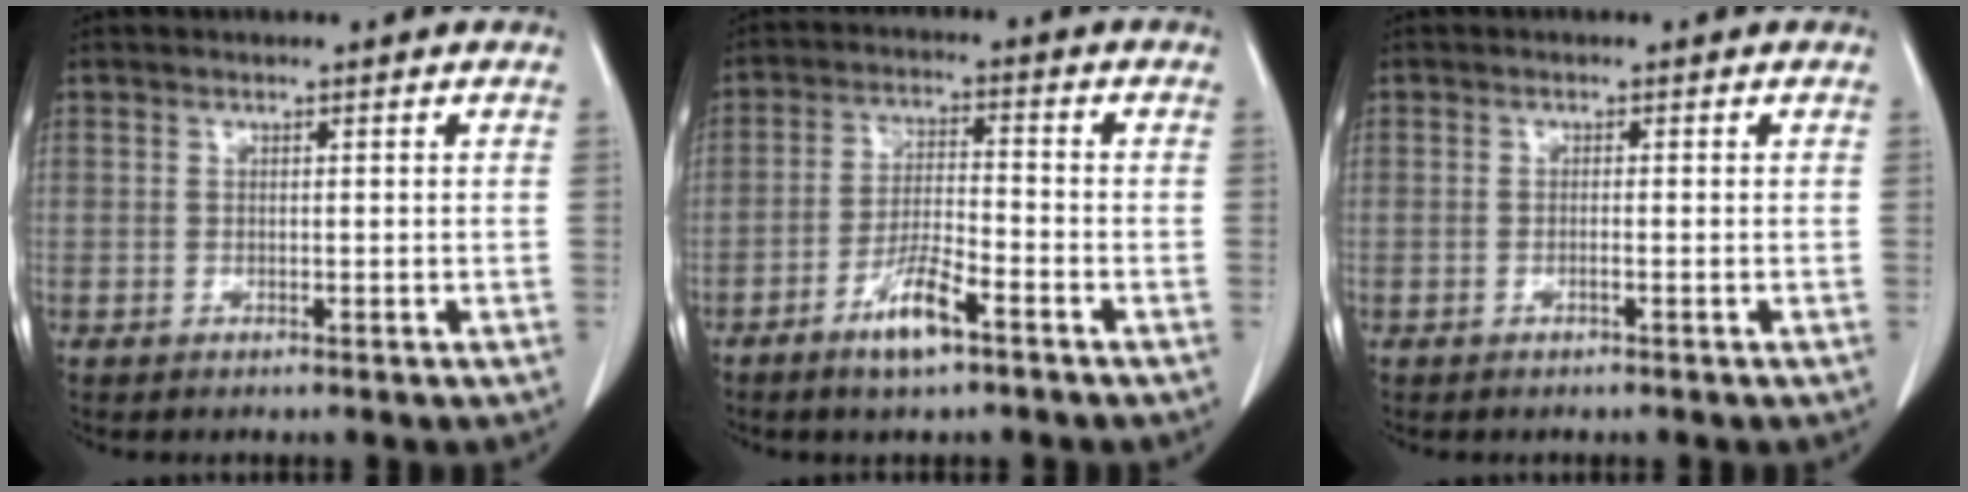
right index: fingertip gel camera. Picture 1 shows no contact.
{"total": 7.0, "force": [-4.3, 1.1, 5.4], "torque": [-0.108, -0.005, -0.079]}
{"total": 0.7, "force": [-0.3, 0.0, 0.6], "torque": [-0.011, 0.001, -0.005]}